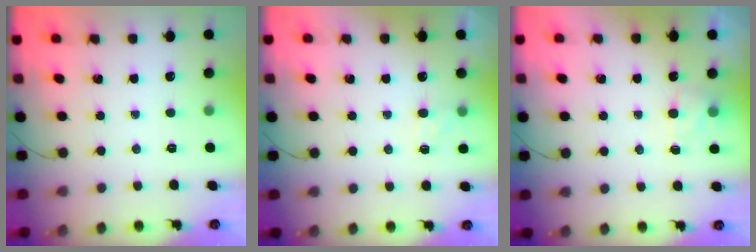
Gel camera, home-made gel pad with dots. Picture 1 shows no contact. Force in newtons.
{"total": 6.5, "press": 6.2, "slide": 1.9}
{"total": 4.7, "press": 4.6, "slide": 1.2}